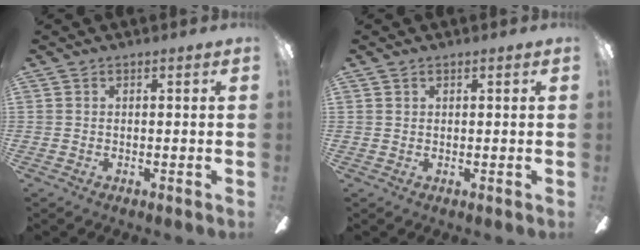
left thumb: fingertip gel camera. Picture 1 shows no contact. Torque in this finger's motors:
{"motor_torque": [0.01, -0.22, -0.35, 0.18, -0.02]}